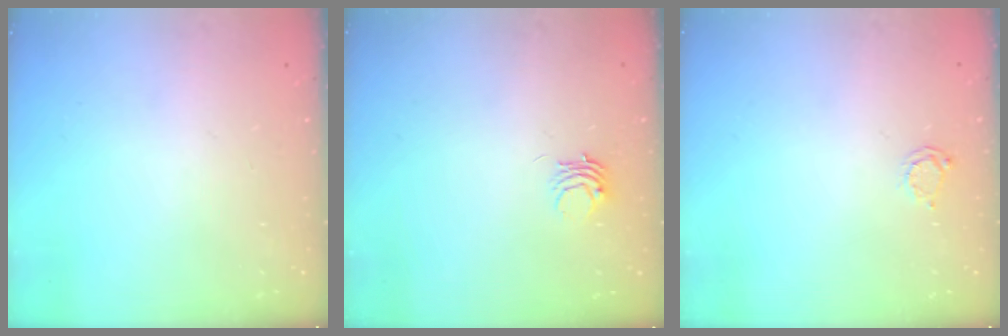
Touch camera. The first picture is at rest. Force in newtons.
{"total": 3.4, "press": 3.4, "slide": 0.1}
{"total": 2.3, "press": 2.3, "slide": 0.3}